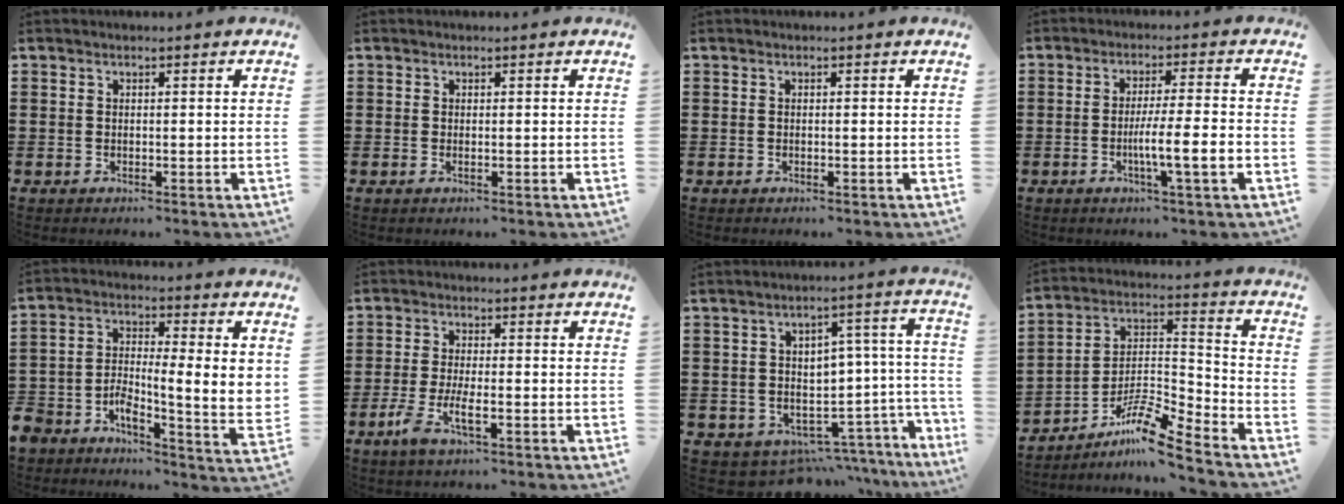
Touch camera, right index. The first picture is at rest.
{"total": 0.0}
{"total": 0.0}
{"total": 6.3, "force": [-2.0, -0.1, 5.9], "torque": [-0.099, -0.008, -0.035]}
{"total": 7.5, "force": [-2.0, 2.5, 6.8], "torque": [-0.144, -0.012, -0.039]}
{"total": 5.0, "force": [-2.2, 1.0, 4.4], "torque": [-0.099, -0.012, -0.046]}
{"total": 4.2, "force": [-2.7, 3.2, 0.6], "torque": [-0.029, -0.013, -0.046]}
{"total": 9.1, "force": [-7.4, 1.2, 5.1], "torque": [-0.107, 0.001, -0.150]}